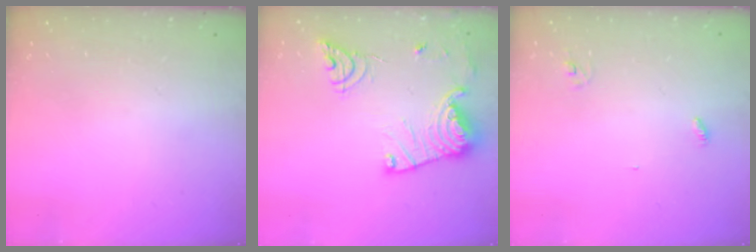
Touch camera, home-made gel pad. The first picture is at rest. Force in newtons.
{"total": 17.8, "press": 17.8, "slide": 1.6}
{"total": 2.8, "press": 2.8, "slide": 0.2}